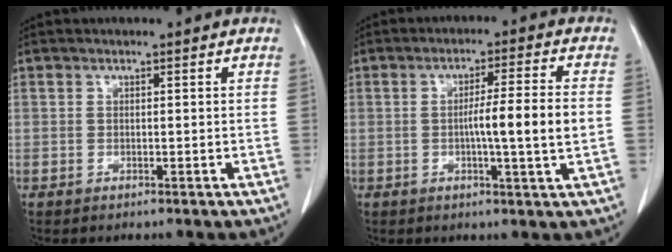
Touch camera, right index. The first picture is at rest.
{"total": 8.1, "force": [-0.8, -0.7, 8.1], "torque": [-0.127, 0.000, -0.013]}